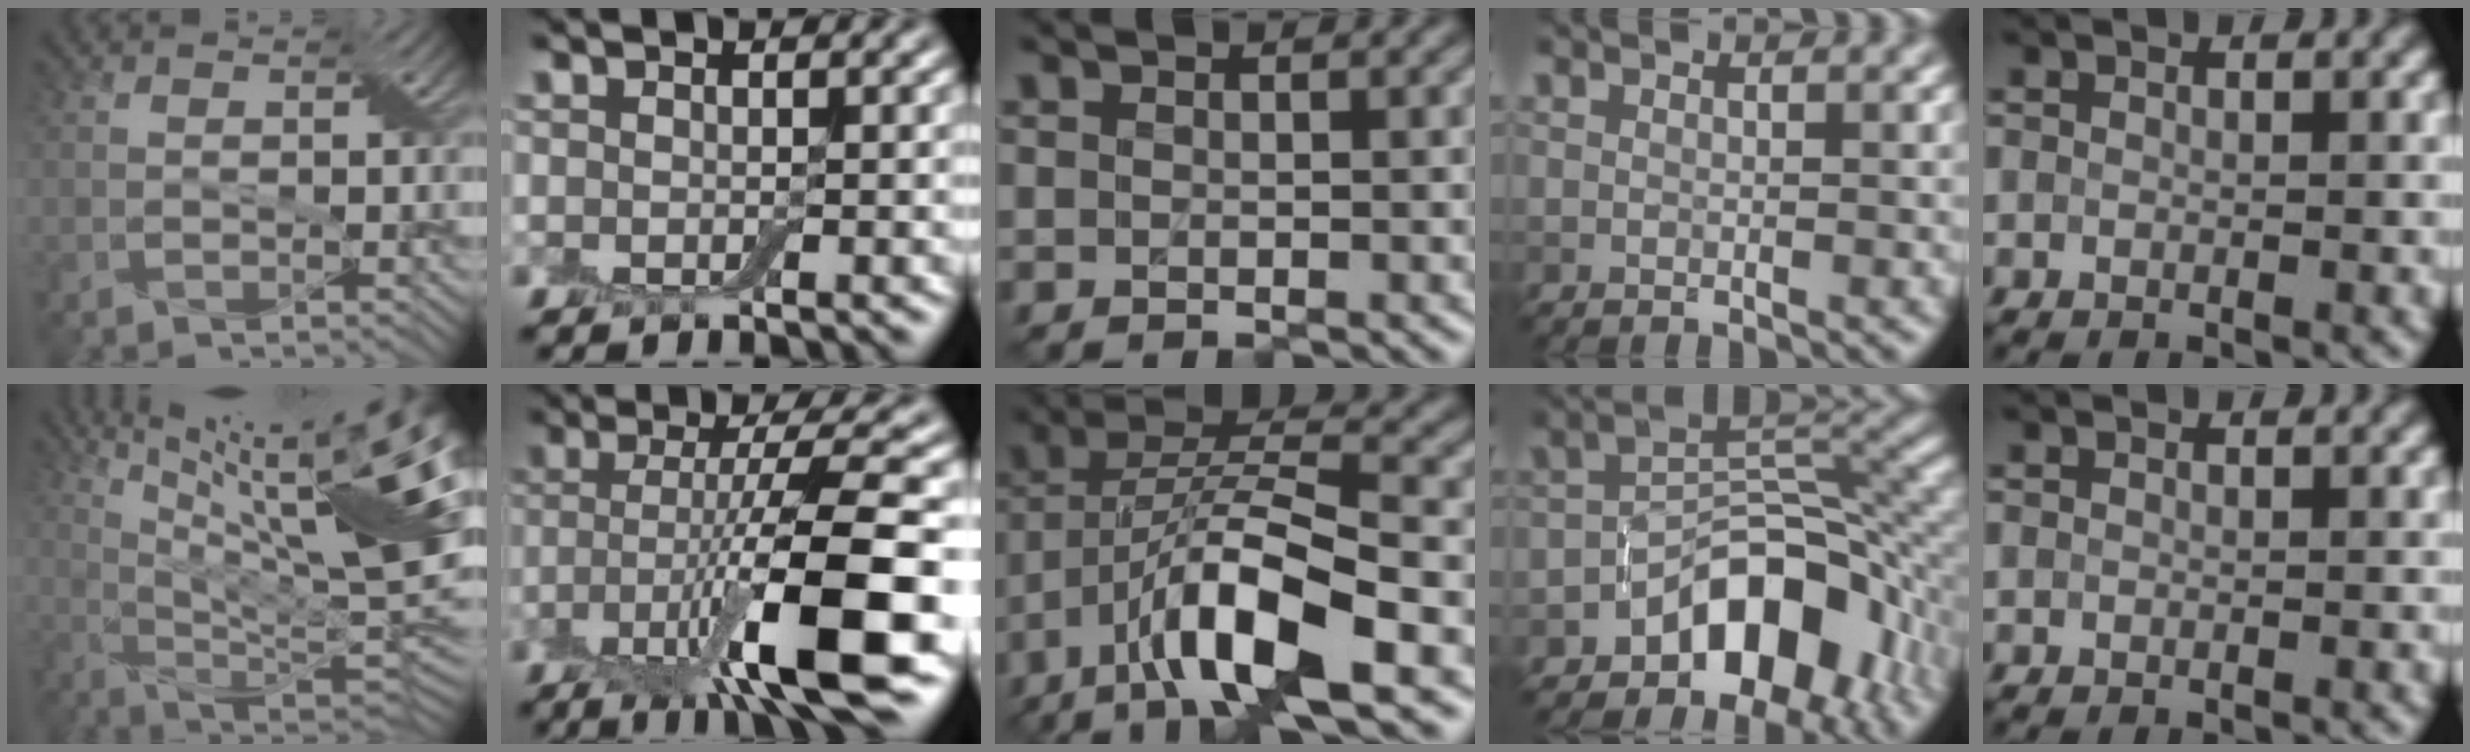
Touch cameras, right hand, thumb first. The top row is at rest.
{"thumb": {"total": 22.2, "force": [9.8, 5.8, 19.1], "torque": [-0.276, 0.041, 0.157]}, "index": {"total": 10.8, "force": [-3.5, 1.9, 10.0], "torque": [-0.162, 0.001, -0.062]}, "middle": {"total": 10.4, "force": [-5.2, 2.7, 8.6], "torque": [-0.154, 0.014, -0.099]}, "ring": {"total": 8.8, "force": [-4.7, 5.1, 5.5], "torque": [-0.056, 0.005, -0.078]}}